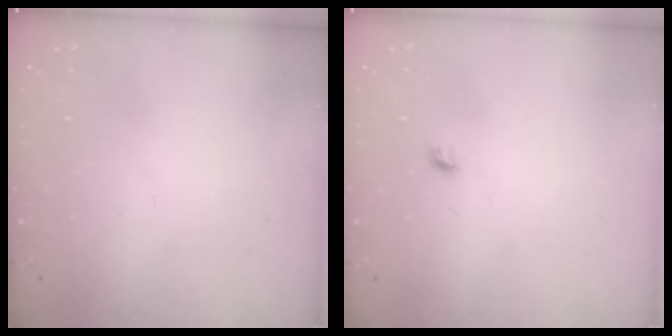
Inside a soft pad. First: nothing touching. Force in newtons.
{"total": 3.7, "press": 3.6, "slide": 0.8}